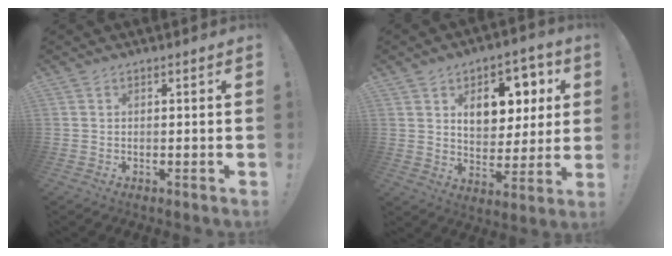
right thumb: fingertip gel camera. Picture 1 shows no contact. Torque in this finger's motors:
{"motor_torque": [0.37, 0.37, 0.21, 0.18, 0.24]}